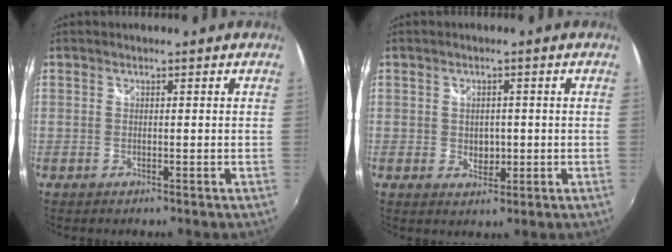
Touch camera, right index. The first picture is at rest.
{"total": 3.4, "force": [-0.3, 2.6, 2.1], "torque": [-0.032, -0.001, -0.003]}